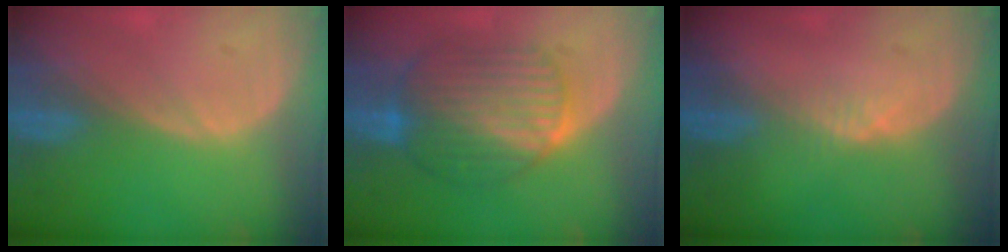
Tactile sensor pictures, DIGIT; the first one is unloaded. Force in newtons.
{"total": 10.1, "press": 10.0, "slide": 0.9}
{"total": 1.7, "press": 1.5, "slide": 0.8}